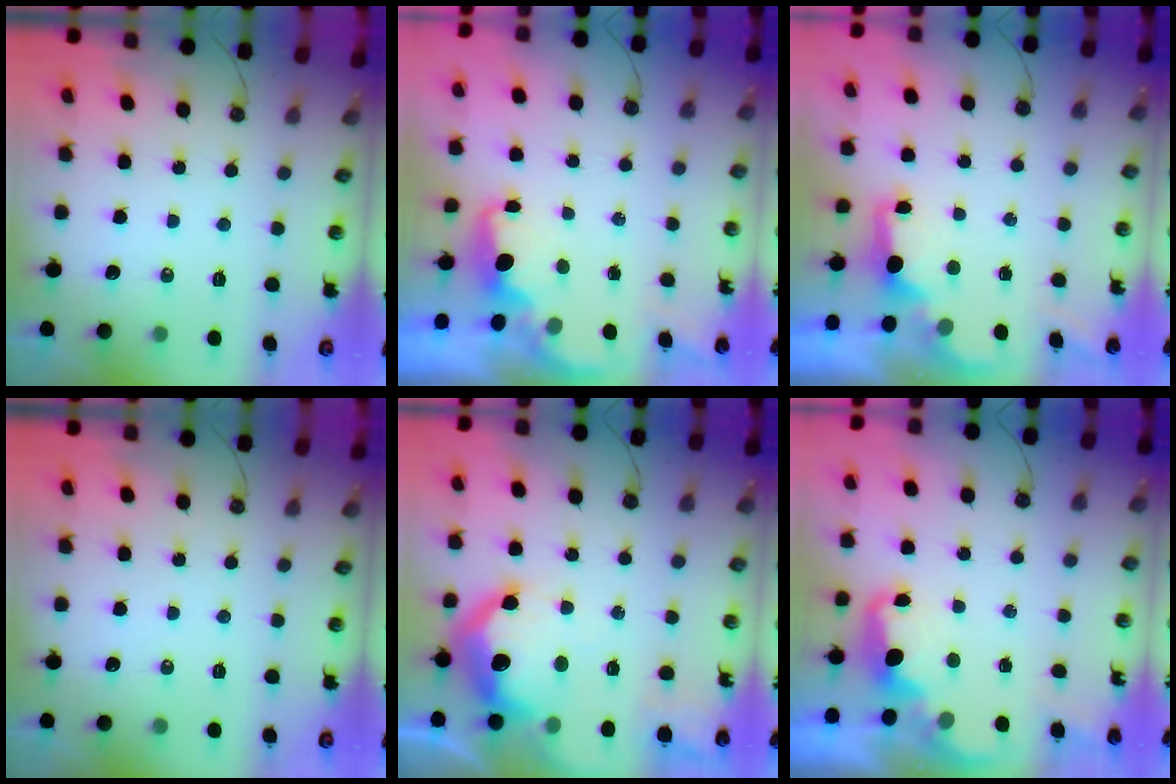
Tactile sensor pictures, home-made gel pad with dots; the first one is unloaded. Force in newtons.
{"total": 2.0, "press": 1.8, "slide": 0.8}
{"total": 2.0, "press": 1.9, "slide": 0.8}
{"total": 0.0}
{"total": 22.7, "press": 22.7, "slide": 1.8}
{"total": 2.8, "press": 2.7, "slide": 0.6}